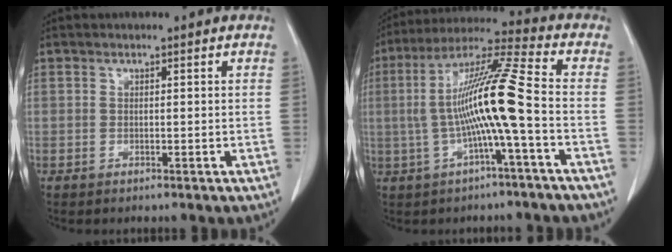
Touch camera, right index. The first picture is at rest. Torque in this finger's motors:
{"motor_torque": [2.12, -0.02, 1.05, 0.21]}